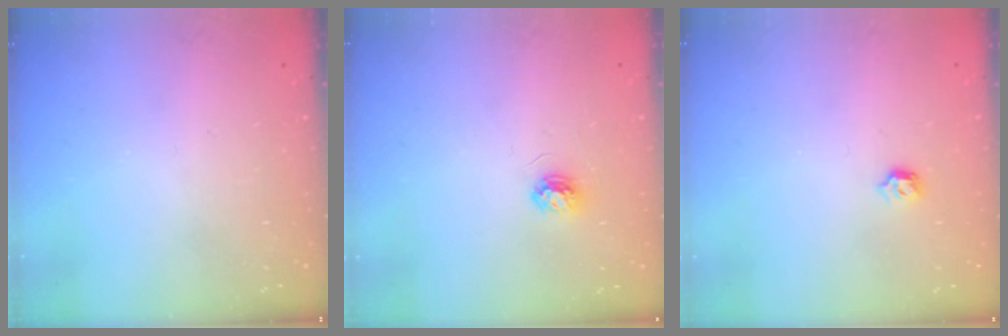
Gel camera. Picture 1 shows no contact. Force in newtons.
{"total": 3.7, "press": 3.7, "slide": 0.5}
{"total": 4.0, "press": 3.9, "slide": 0.7}